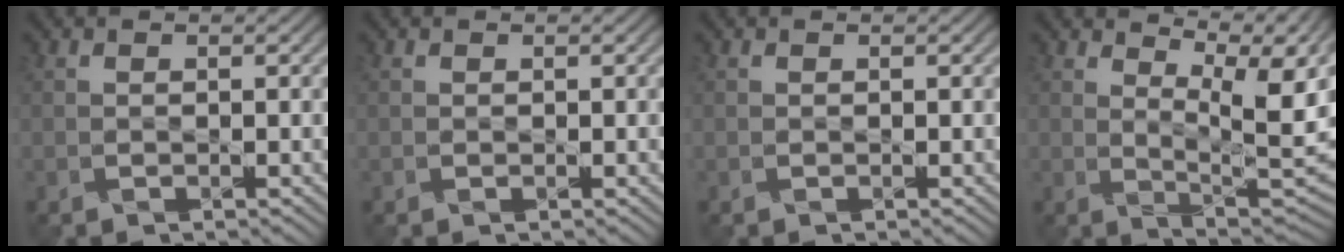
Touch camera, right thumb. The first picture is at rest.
{"total": 0.0}
{"total": 0.0}
{"total": 9.4, "force": [5.0, 3.5, 7.2], "torque": [-0.122, 0.006, 0.083]}